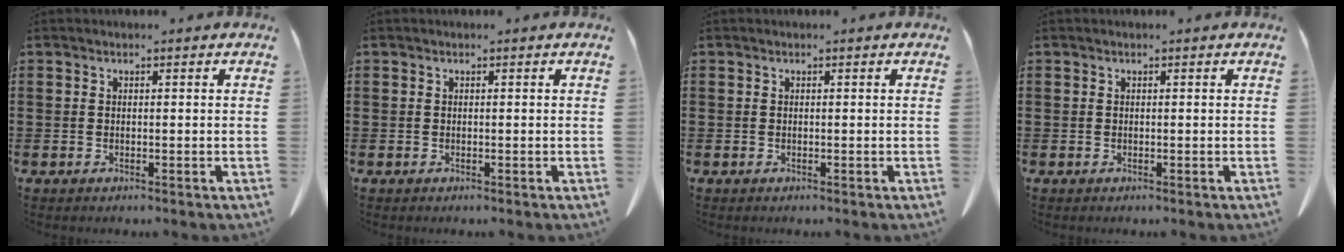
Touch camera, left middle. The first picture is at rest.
{"total": 0.0}
{"total": 0.0}
{"total": 0.0}